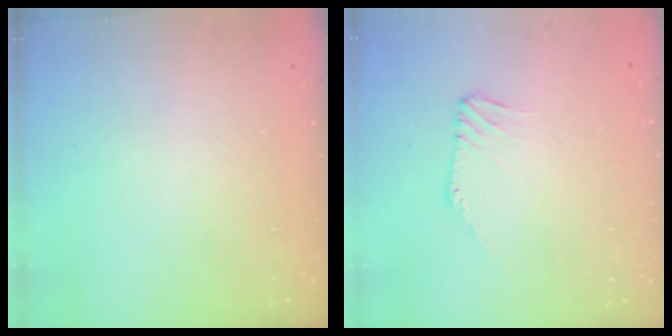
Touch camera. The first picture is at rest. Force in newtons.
{"total": 1.3, "press": 1.2, "slide": 0.2}